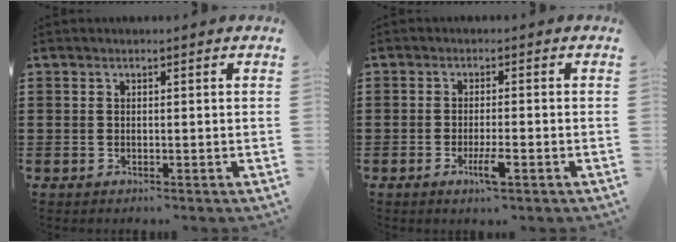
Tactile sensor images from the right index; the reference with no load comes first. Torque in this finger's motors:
{"motor_torque": [0.75, 0.18, 0.11, 0.06]}